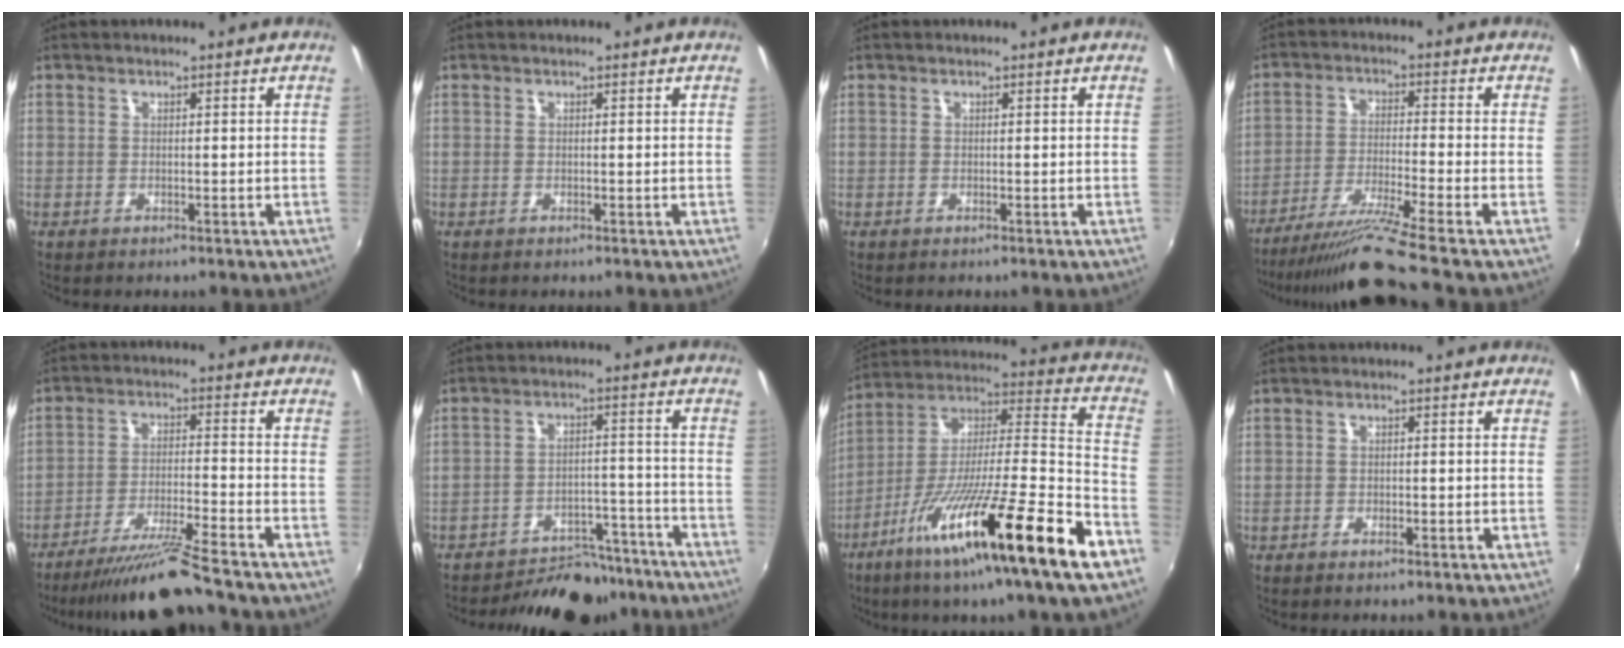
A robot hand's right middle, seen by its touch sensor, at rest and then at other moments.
{"total": 0.0}
{"total": 0.0}
{"total": 10.9, "force": [-9.1, -2.8, 5.4], "torque": [-0.117, -0.016, -0.161]}
{"total": 11.1, "force": [-10.0, -1.3, 4.7], "torque": [-0.102, -0.009, -0.174]}
{"total": 16.3, "force": [-14.4, 5.9, 4.9], "torque": [-0.096, 0.021, -0.184]}
{"total": 25.2, "force": [-14.3, 0.8, 20.7], "torque": [-0.322, -0.037, -0.244]}
{"total": 1.3, "force": [-0.9, 0.6, 0.7], "torque": [-0.012, -0.004, -0.017]}